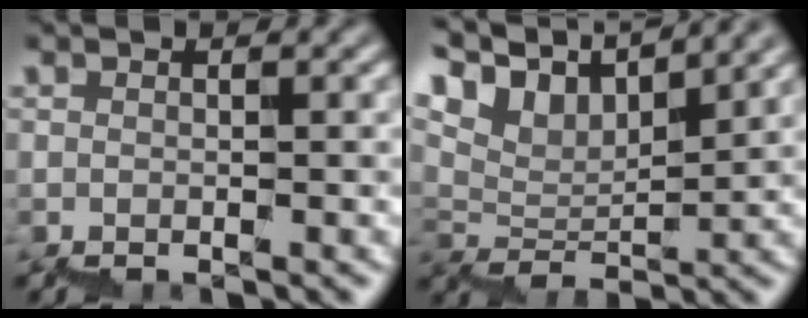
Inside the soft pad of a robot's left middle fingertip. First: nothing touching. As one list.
[{"total": 9.7, "force": [9.3, 1.4, 2.3], "torque": [-0.068, 0.027, 0.162]}]